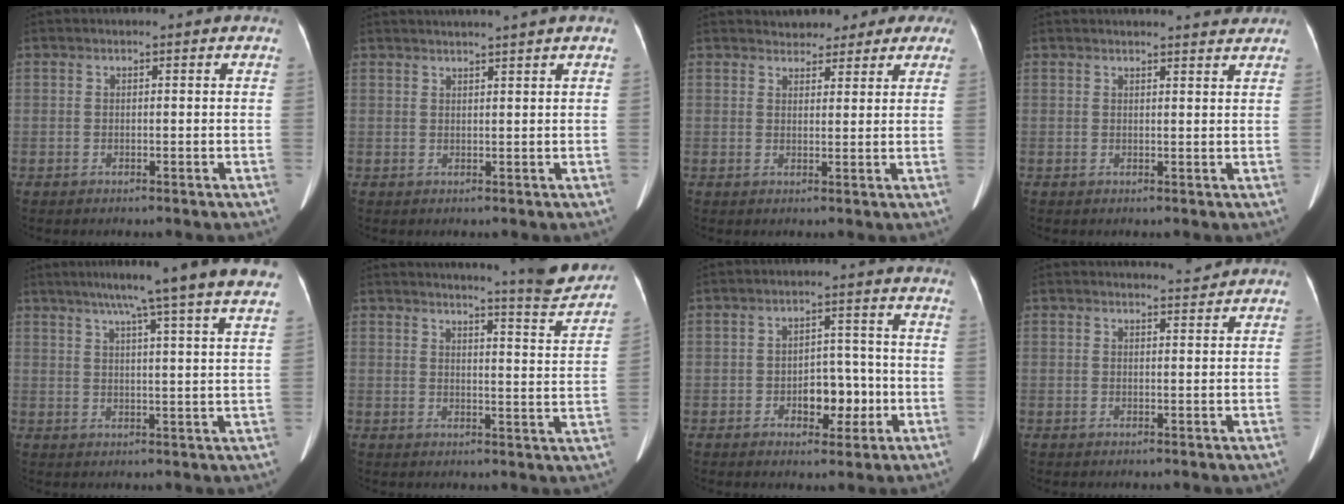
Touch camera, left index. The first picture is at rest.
{"total": 5.1, "force": [4.4, -1.3, 2.3], "torque": [-0.025, 0.018, 0.057]}
{"total": 7.4, "force": [6.2, 3.7, 1.7], "torque": [-0.002, 0.021, 0.066]}
{"total": 5.7, "force": [5.4, 0.1, 1.7], "torque": [-0.021, 0.004, 0.052]}
{"total": 17.9, "force": [14.9, -1.4, 9.8], "torque": [-0.152, -0.003, 0.181]}
{"total": 11.8, "force": [11.3, -0.7, 3.6], "torque": [-0.046, -0.046, 0.128]}
{"total": 5.7, "force": [-1.8, 3.3, 4.3], "torque": [-0.056, 0.014, -0.024]}
{"total": 2.0, "force": [2.0, -0.4, 0.0], "torque": [-0.003, -0.007, 0.033]}